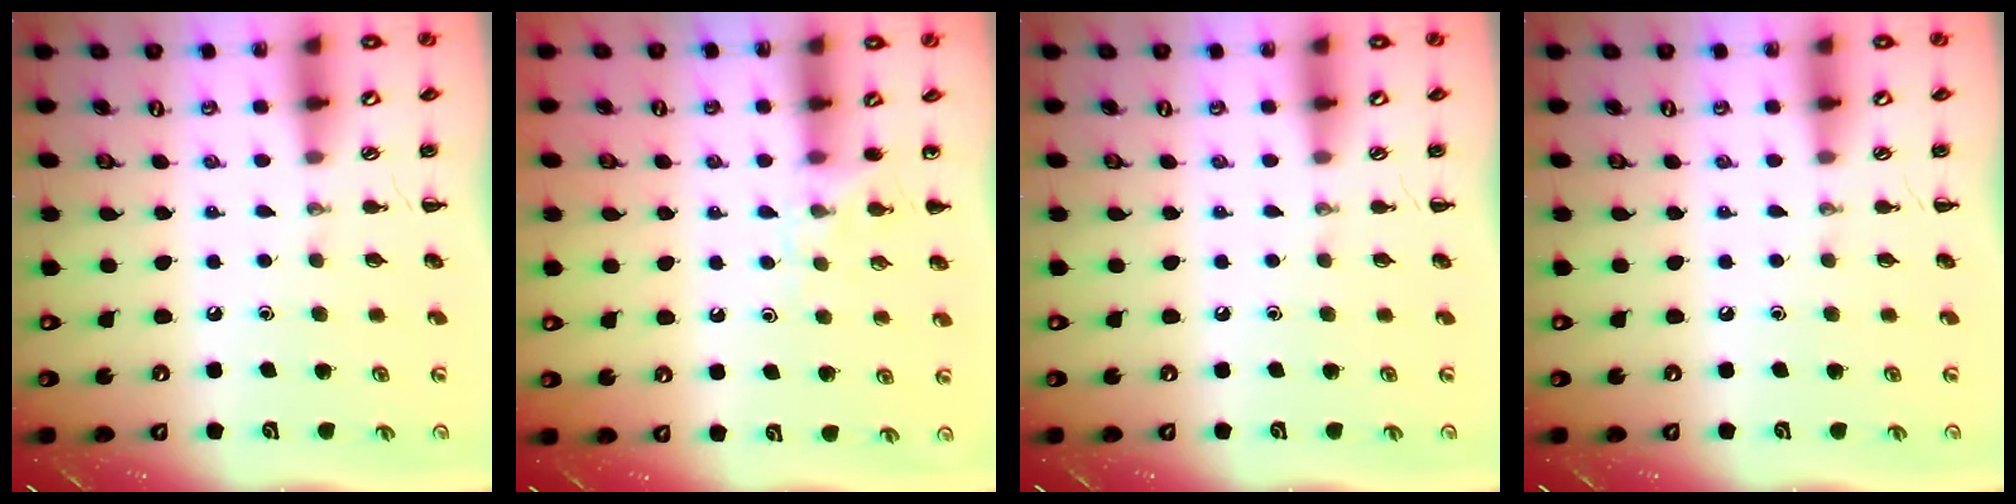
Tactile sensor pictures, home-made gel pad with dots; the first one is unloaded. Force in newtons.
{"total": 6.0, "press": 5.7, "slide": 1.9}
{"total": 0.0}
{"total": 0.0}